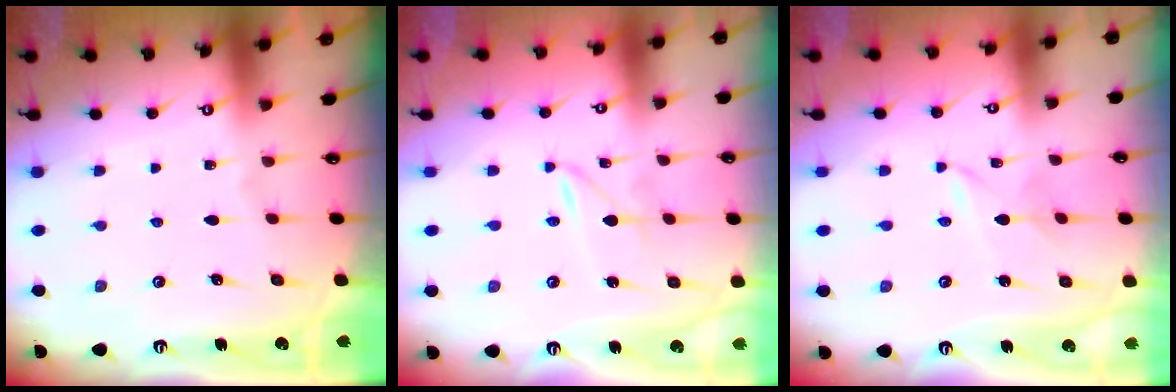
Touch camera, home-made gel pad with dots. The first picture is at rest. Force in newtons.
{"total": 1.6, "press": 1.6, "slide": 0.2}
{"total": 1.3, "press": 1.3, "slide": 0.1}